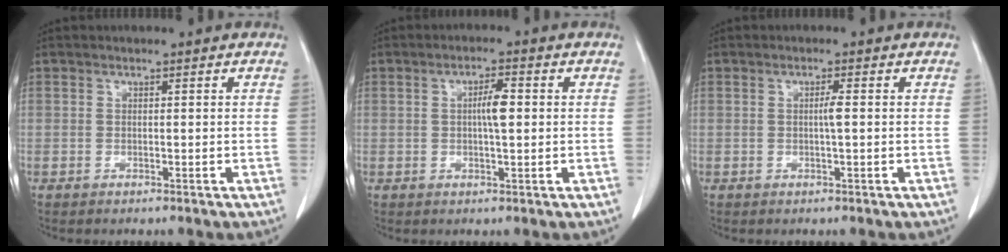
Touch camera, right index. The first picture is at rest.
{"total": 3.6, "force": [0.3, 0.6, 3.6], "torque": [-0.064, 0.003, 0.004]}
{"total": 1.5, "force": [0.0, -0.1, 1.5], "torque": [-0.030, 0.000, 0.000]}